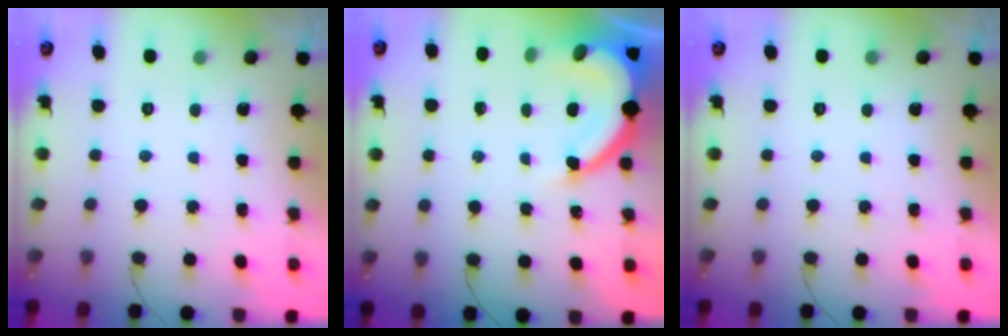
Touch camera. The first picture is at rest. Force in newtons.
{"total": 10.9, "press": 10.8, "slide": 0.9}
{"total": 0.0}